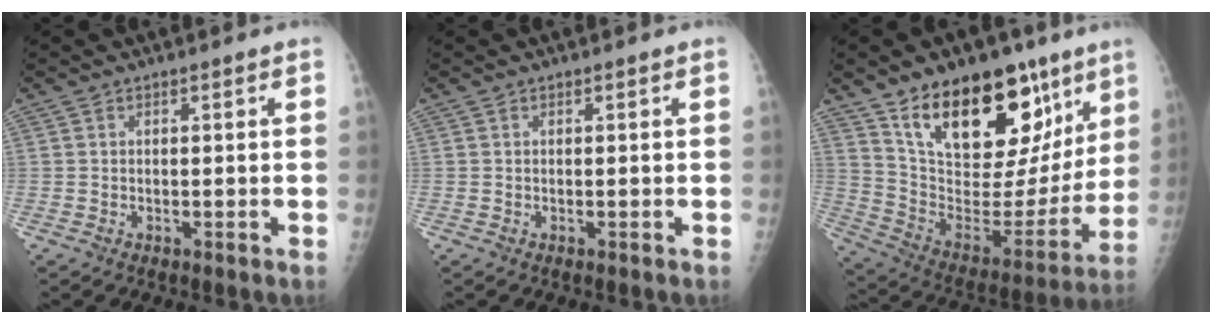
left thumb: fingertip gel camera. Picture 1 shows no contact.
{"total": 0.0}
{"total": 26.4, "force": [15.5, 13.0, 17.0], "torque": [-0.213, -0.055, 0.256]}